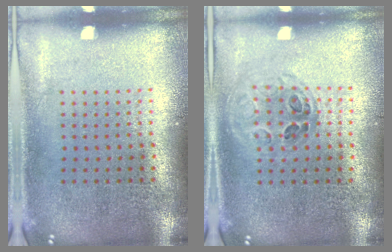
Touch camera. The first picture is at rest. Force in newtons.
{"total": 1.0, "press": 0.9, "slide": 0.3}